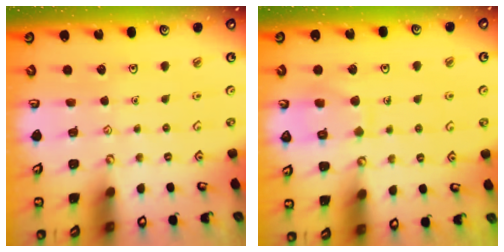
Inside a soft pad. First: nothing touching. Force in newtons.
{"total": 9.8, "press": 9.8, "slide": 1.0}